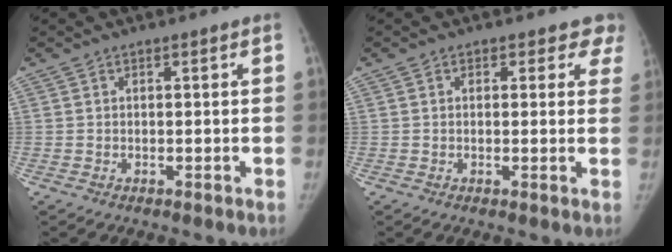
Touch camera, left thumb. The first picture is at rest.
{"total": 4.2, "force": [3.2, 2.7, 0.5], "torque": [0.042, -0.007, 0.015]}